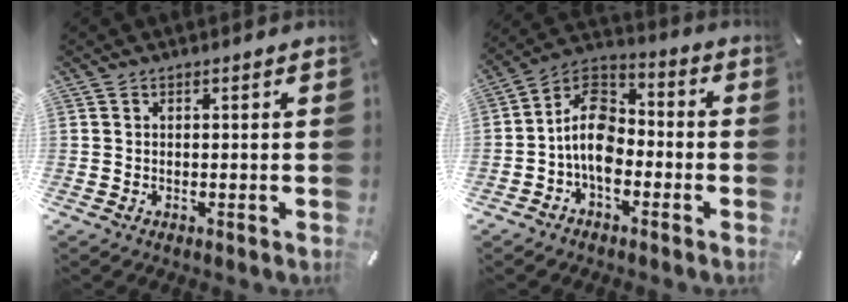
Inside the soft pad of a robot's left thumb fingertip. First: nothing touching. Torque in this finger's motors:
{"motor_torque": [0.09, 1.01, 0.77, -0.44, 0.39]}